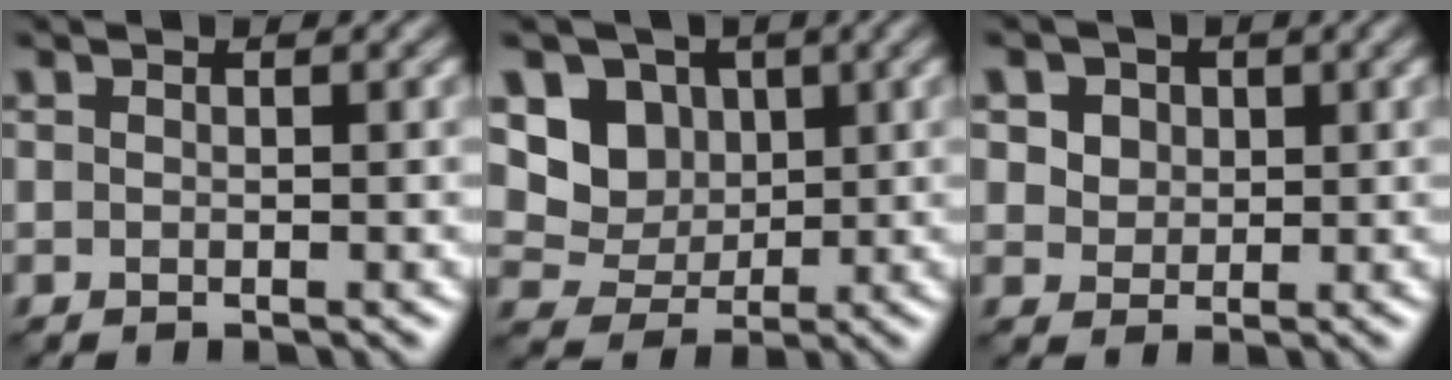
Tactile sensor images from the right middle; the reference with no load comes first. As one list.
[{"total": 4.8, "force": [1.5, 4.1, 2.0], "torque": [-0.047, -0.017, 0.022]}, {"total": 5.0, "force": [2.4, 3.7, 2.4], "torque": [-0.055, 0.003, 0.031]}]